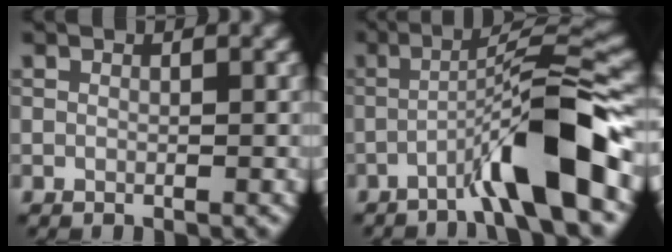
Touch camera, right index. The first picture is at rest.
{"total": 8.5, "force": [-3.9, 0.7, 7.5], "torque": [-0.118, 0.024, -0.073]}